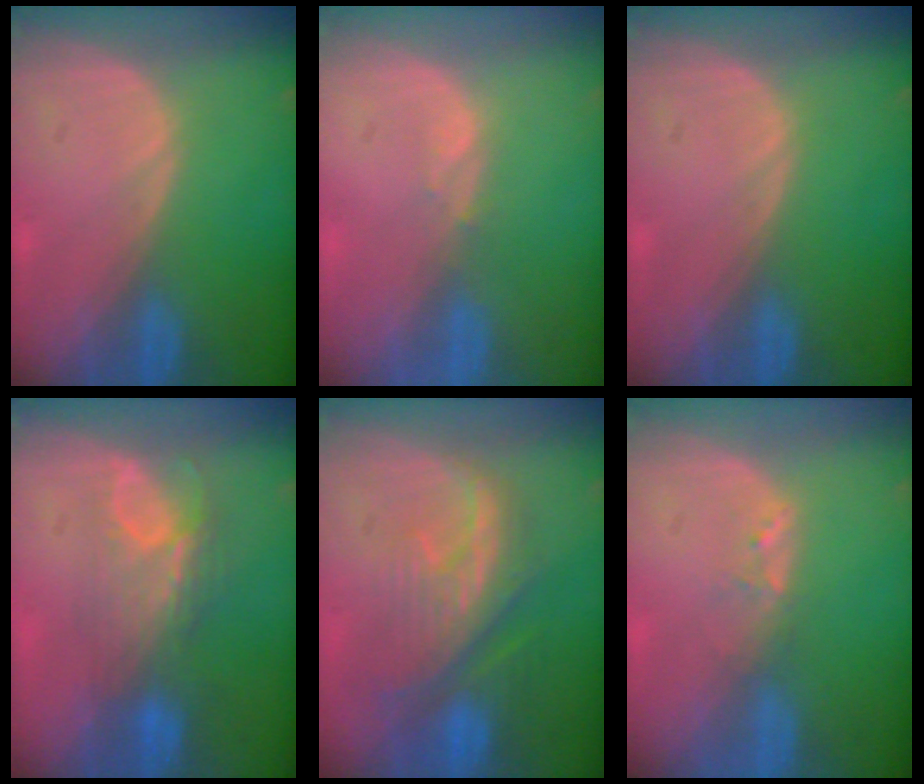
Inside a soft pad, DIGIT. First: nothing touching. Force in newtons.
{"total": 0.7, "press": 0.7, "slide": 0.2}
{"total": 0.0}
{"total": 7.3, "press": 6.6, "slide": 3.1}
{"total": 10.1, "press": 8.9, "slide": 4.7}
{"total": 1.6, "press": 1.5, "slide": 0.3}